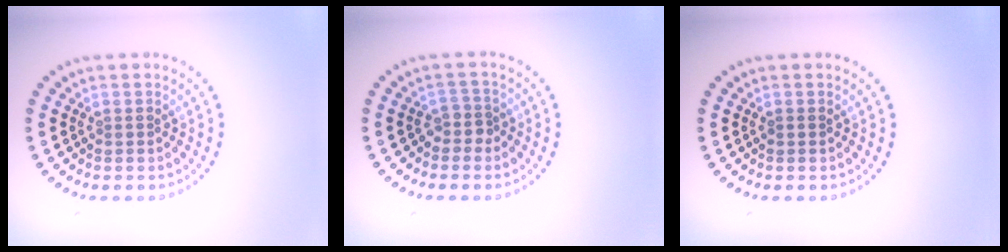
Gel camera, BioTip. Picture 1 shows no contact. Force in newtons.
{"total": 1.6, "press": 1.3, "slide": 1.0}
{"total": 0.6, "press": 0.6, "slide": 0.1}